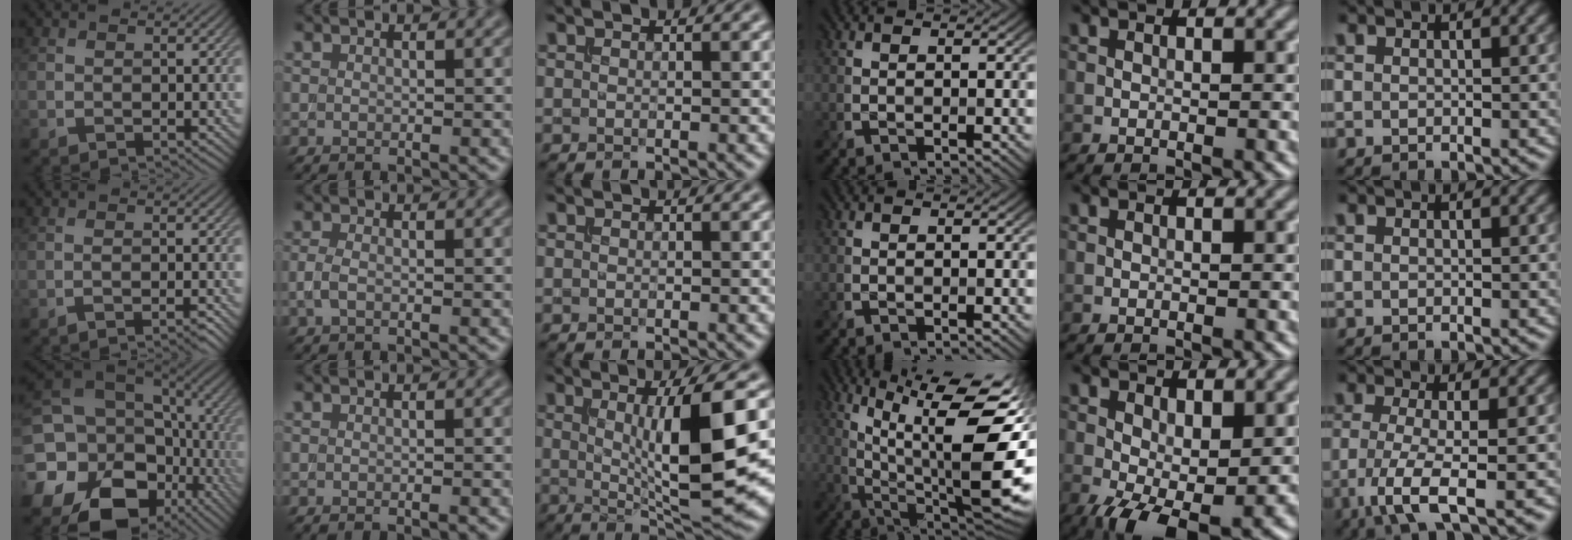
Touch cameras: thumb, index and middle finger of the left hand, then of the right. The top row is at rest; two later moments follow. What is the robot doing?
{"motion": "insert", "object": "backpack"}